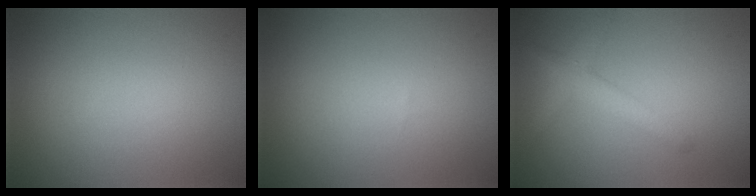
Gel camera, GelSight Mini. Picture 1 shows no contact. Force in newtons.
{"total": 0.0}
{"total": 2.9, "press": 2.9, "slide": 0.1}